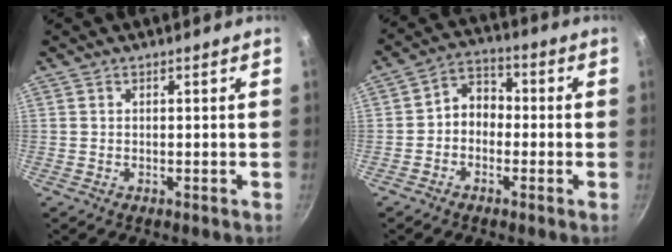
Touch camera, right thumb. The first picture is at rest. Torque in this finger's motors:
{"motor_torque": [-0.19, 0.30, 0.11, 0.10, 0.03]}